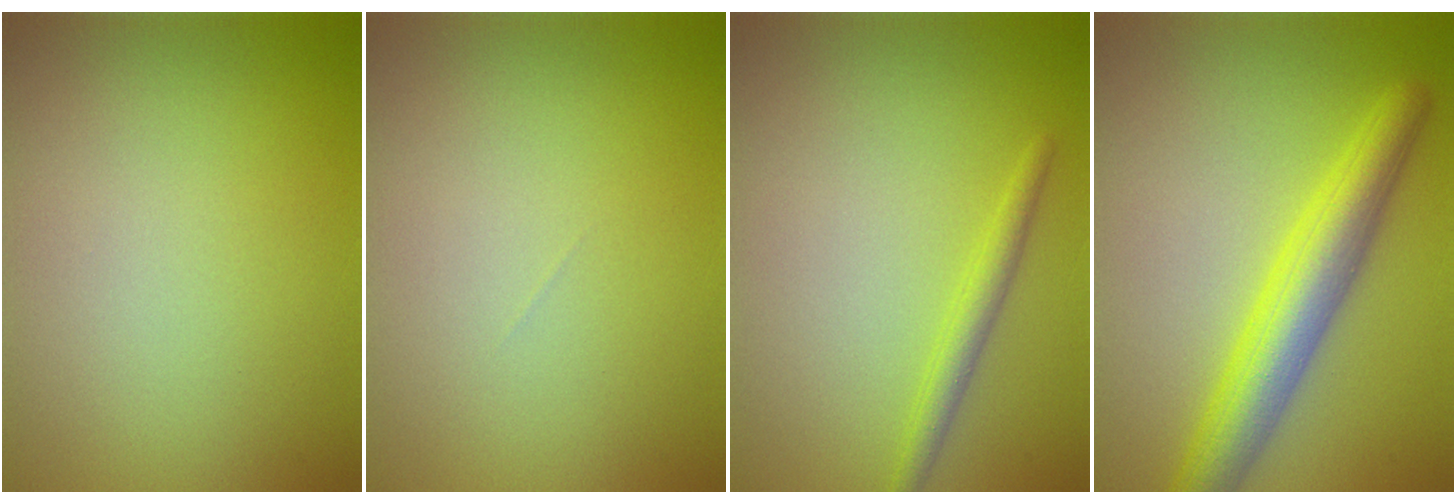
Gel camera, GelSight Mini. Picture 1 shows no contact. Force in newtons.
{"total": 0.0}
{"total": 1.8, "press": 1.8, "slide": 0.1}
{"total": 5.7, "press": 5.7, "slide": 0.2}